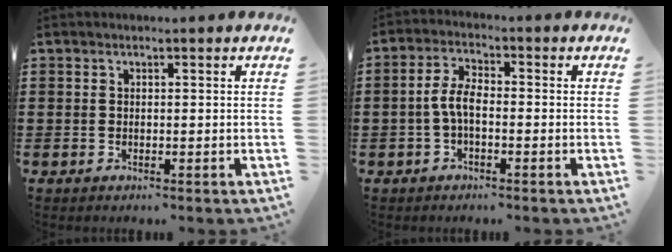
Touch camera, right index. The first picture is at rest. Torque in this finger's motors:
{"motor_torque": [0.70, -0.54, 0.39, 0.12]}